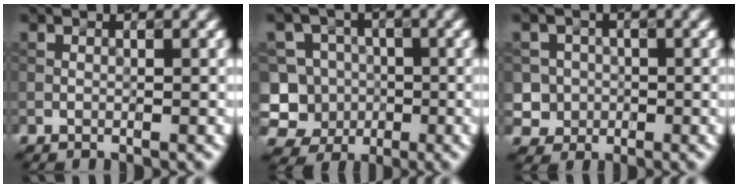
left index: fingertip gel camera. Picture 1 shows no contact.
{"total": 9.5, "force": [-3.1, 8.6, 2.3], "torque": [-0.052, 0.013, -0.077]}
{"total": 3.6, "force": [-0.7, 3.5, 0.4], "torque": [0.013, 0.009, -0.023]}